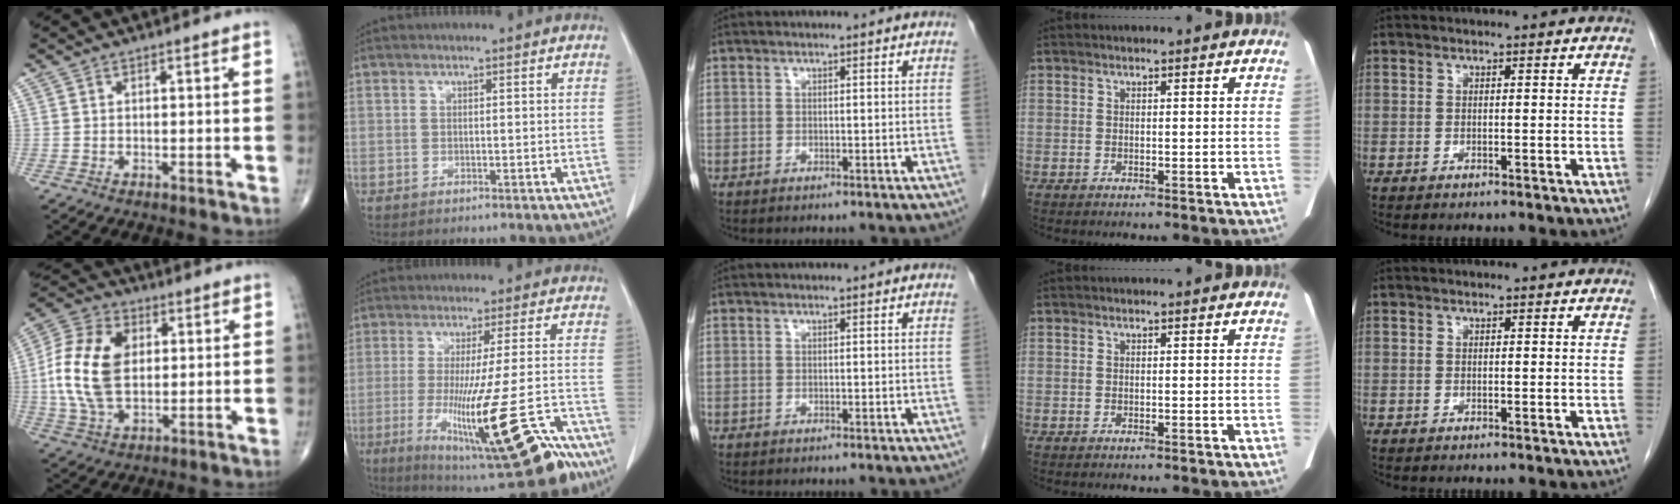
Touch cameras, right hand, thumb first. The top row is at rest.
{"thumb": {"total": 16.7, "force": [1.5, 10.7, 12.8], "torque": [-0.252, 0.009, 0.027]}, "index": {"total": 21.1, "force": [-11.3, 2.3, 17.7], "torque": [-0.242, -0.027, -0.167]}}